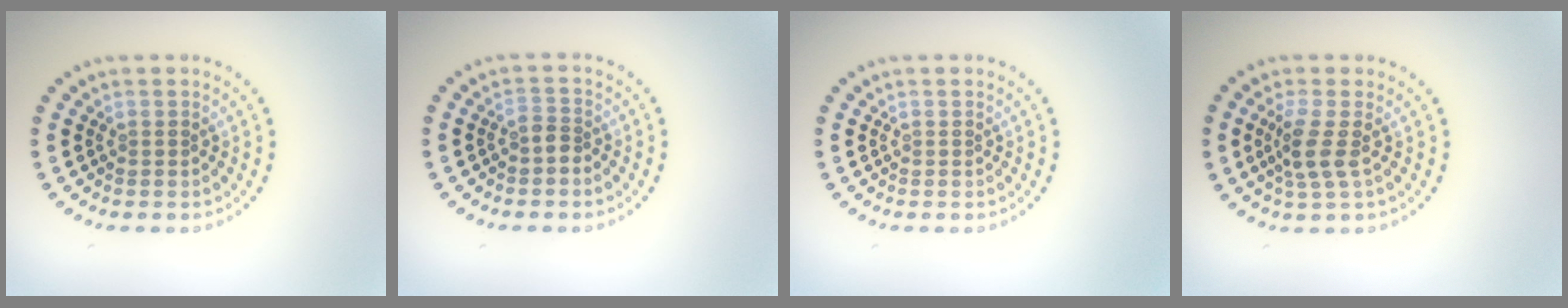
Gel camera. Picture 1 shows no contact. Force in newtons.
{"total": 1.6, "press": 1.3, "slide": 0.9}
{"total": 0.0}
{"total": 2.6, "press": 2.1, "slide": 1.6}